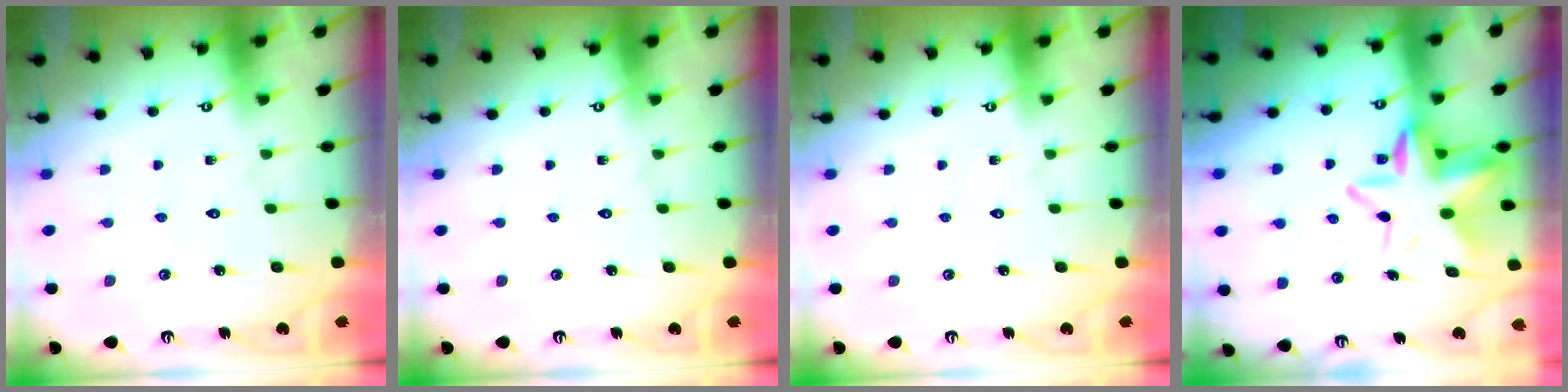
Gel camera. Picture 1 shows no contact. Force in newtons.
{"total": 0.0}
{"total": 0.0}
{"total": 12.5, "press": 12.2, "slide": 2.8}